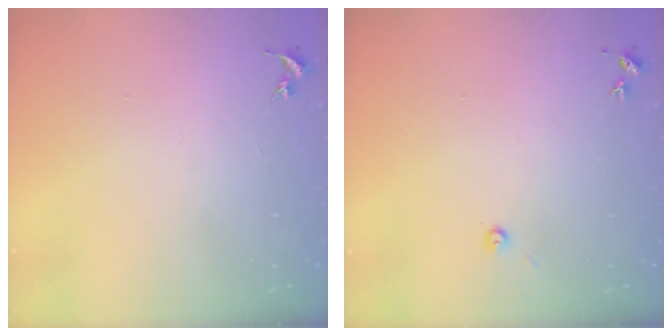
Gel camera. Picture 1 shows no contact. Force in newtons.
{"total": 2.7, "press": 2.7, "slide": 0.2}